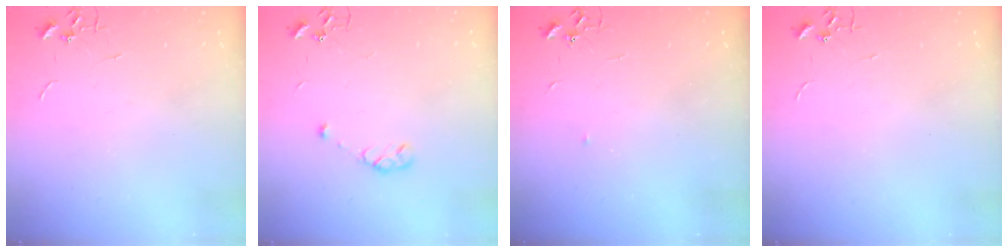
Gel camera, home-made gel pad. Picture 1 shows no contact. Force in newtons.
{"total": 5.5, "press": 5.4, "slide": 1.0}
{"total": 3.3, "press": 3.3, "slide": 0.5}
{"total": 0.0}